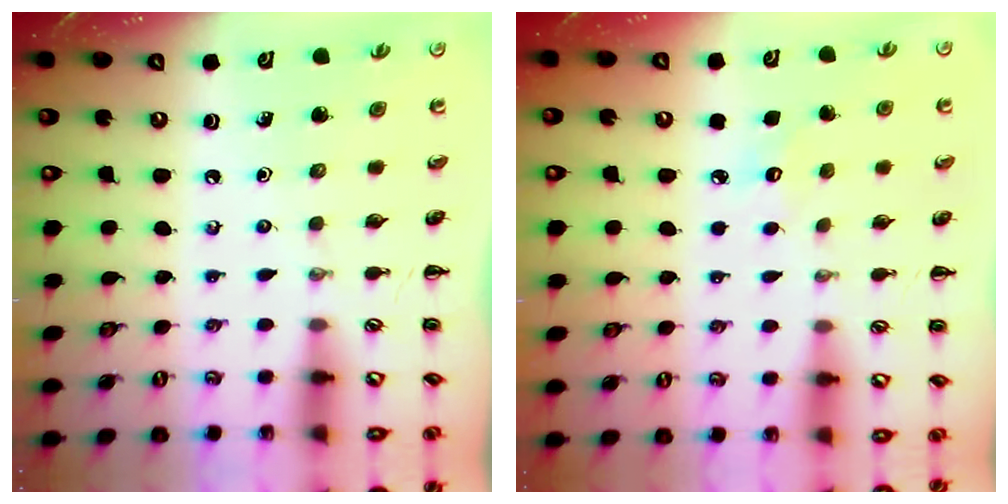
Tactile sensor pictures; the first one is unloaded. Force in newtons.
{"total": 5.5, "press": 5.4, "slide": 1.3}